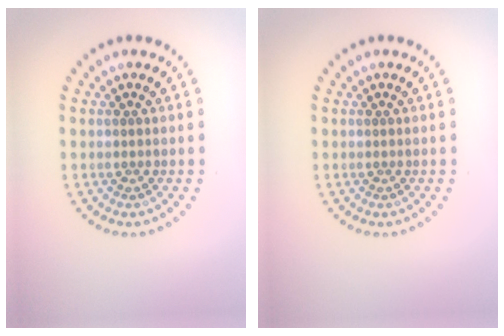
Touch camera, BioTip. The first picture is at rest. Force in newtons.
{"total": 0.0}